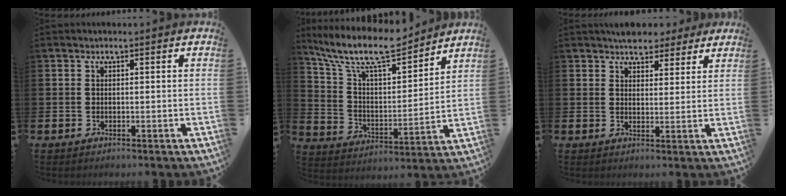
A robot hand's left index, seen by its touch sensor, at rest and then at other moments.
{"total": 11.4, "force": [9.9, 2.8, 4.8], "torque": [-0.132, -0.056, 0.174]}
{"total": 5.1, "force": [4.5, 2.4, 0.4], "torque": [-0.005, -0.018, 0.081]}